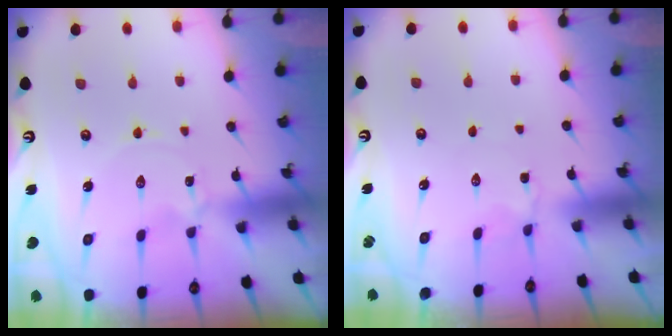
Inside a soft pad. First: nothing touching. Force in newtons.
{"total": 2.6, "press": 2.5, "slide": 0.5}